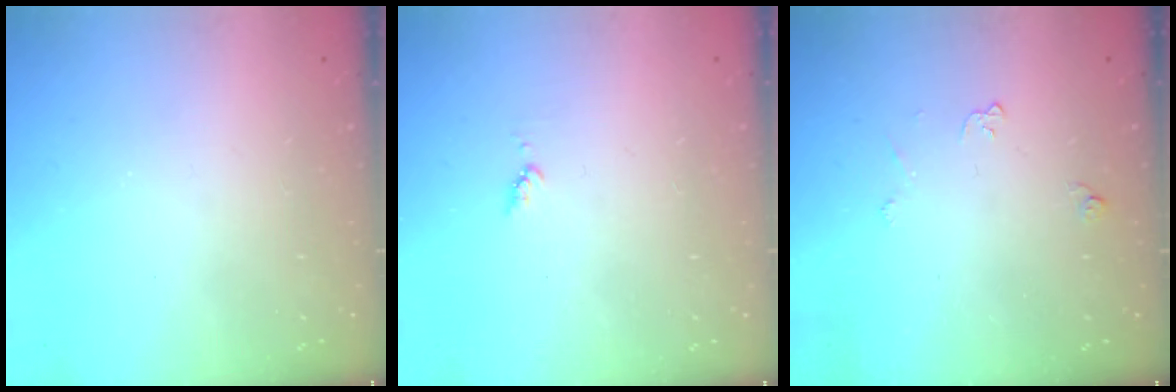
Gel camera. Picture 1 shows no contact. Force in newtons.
{"total": 4.4, "press": 4.3, "slide": 0.4}
{"total": 3.4, "press": 3.4, "slide": 0.6}